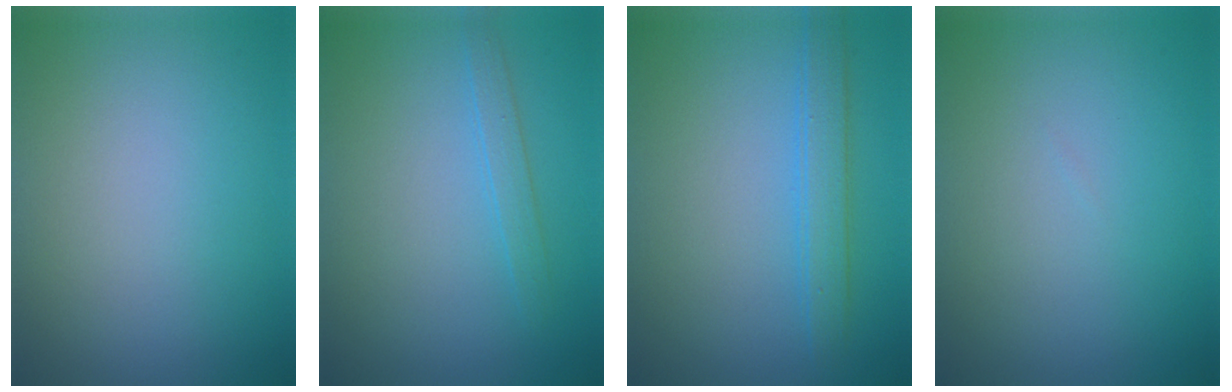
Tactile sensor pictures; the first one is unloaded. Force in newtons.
{"total": 1.3, "press": 1.3, "slide": 0.1}
{"total": 2.0, "press": 2.0, "slide": 0.1}
{"total": 0.0}